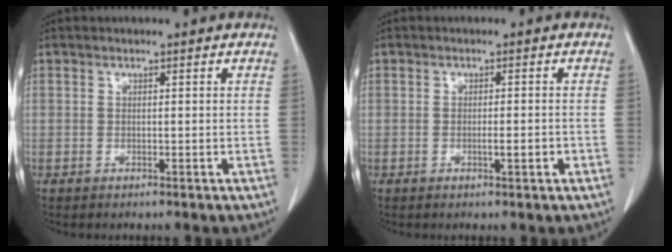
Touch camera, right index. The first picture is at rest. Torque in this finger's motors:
{"motor_torque": [0.69, -0.35, 0.39, 0.08]}